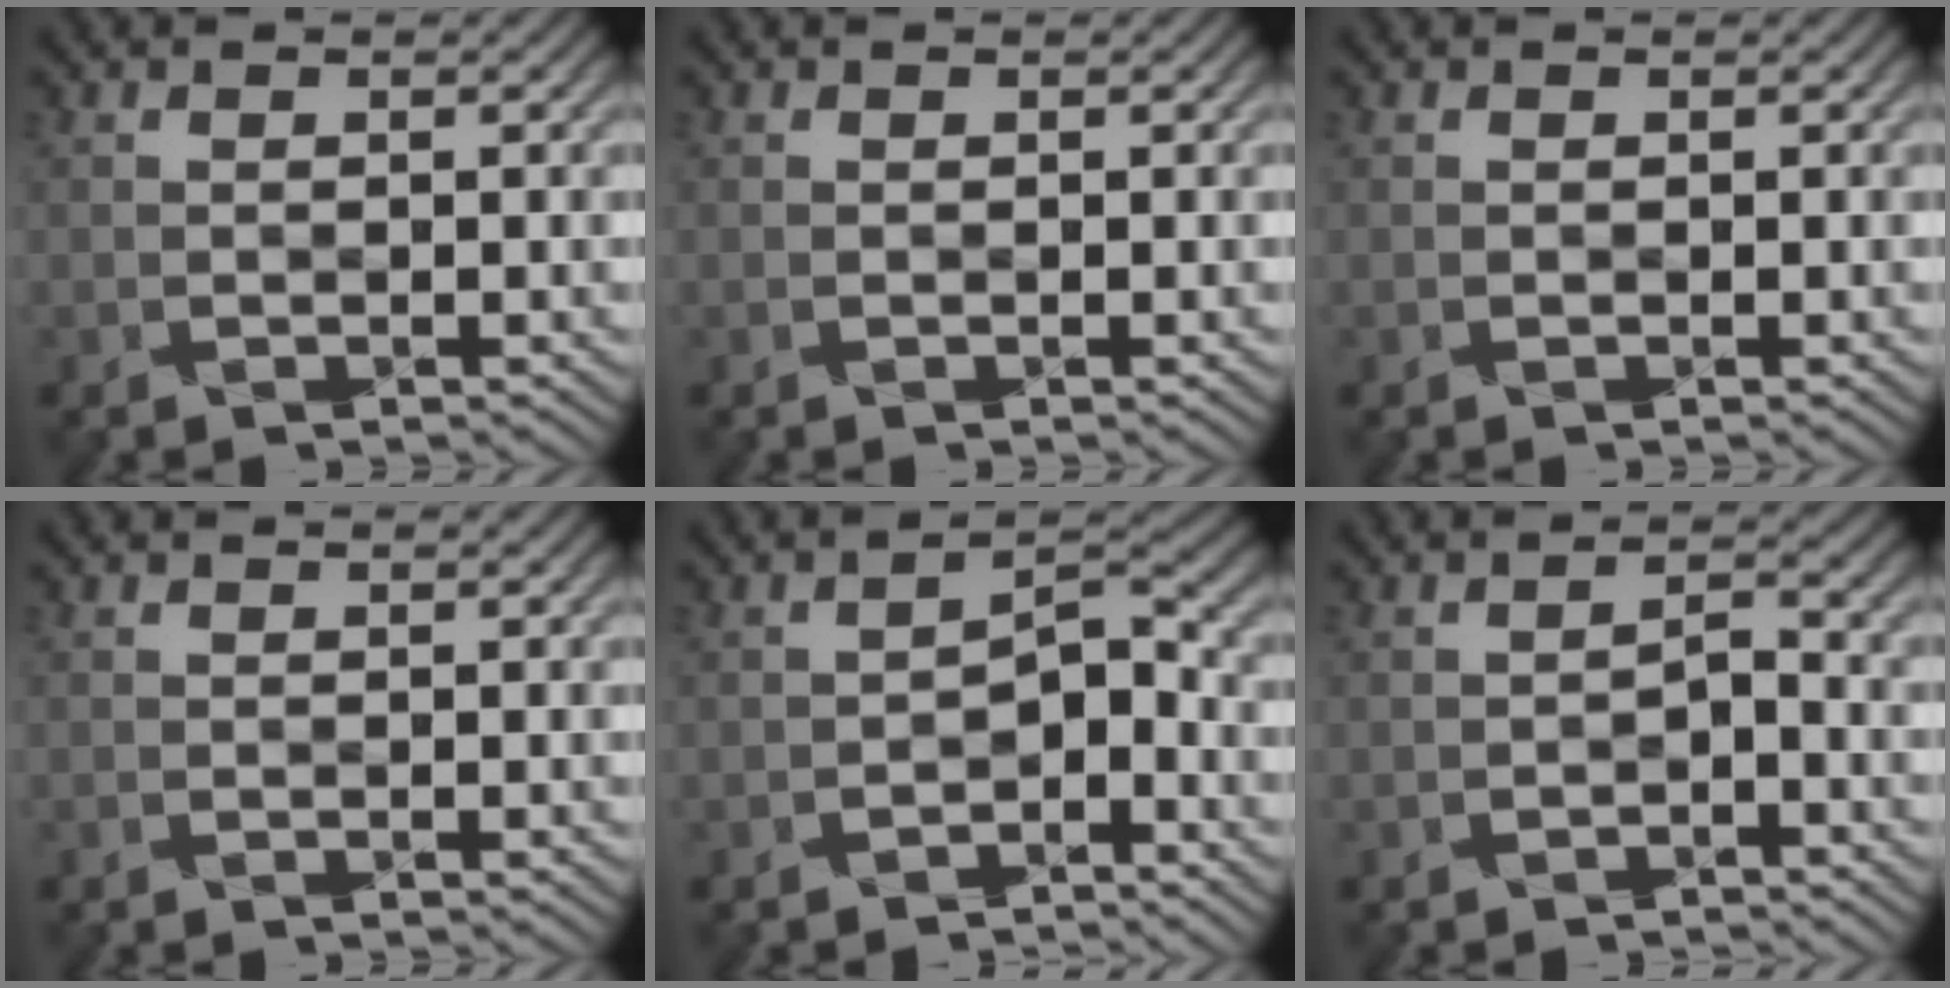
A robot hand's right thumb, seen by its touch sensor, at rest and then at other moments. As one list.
[{"total": 0.0}, {"total": 0.0}, {"total": 0.0}, {"total": 3.1, "force": [-2.1, 1.2, 2.0], "torque": [-0.028, 0.013, -0.039]}, {"total": 1.4, "force": [-1.2, 0.1, 0.7], "torque": [-0.010, 0.009, -0.023]}]